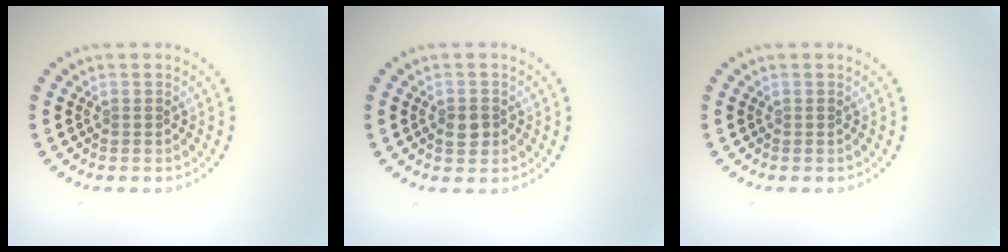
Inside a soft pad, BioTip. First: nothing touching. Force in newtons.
{"total": 1.7, "press": 1.7, "slide": 0.3}
{"total": 0.0}